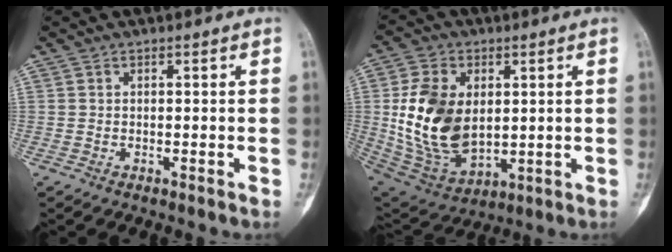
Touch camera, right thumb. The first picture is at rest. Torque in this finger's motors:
{"motor_torque": [0.98, 2.45, 0.98, -0.63, 0.20]}